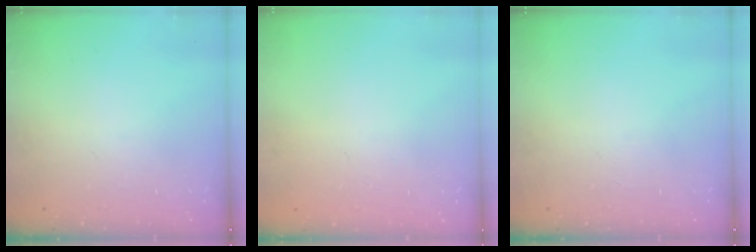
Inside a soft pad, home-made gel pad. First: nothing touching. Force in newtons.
{"total": 0.0}
{"total": 0.0}